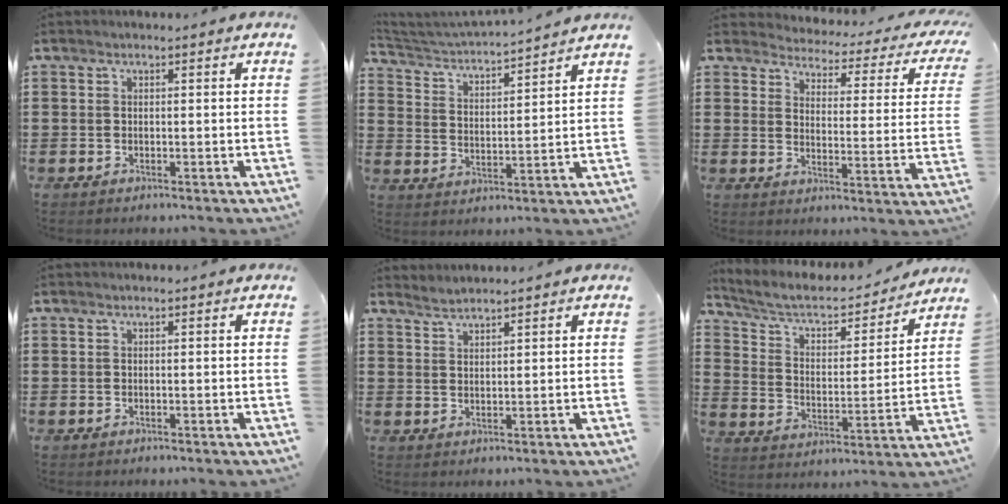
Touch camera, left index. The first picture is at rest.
{"total": 3.4, "force": [3.4, -0.4, 0.6], "torque": [-0.034, -0.031, 0.050]}
{"total": 2.6, "force": [2.6, 0.3, 0.4], "torque": [-0.030, -0.029, 0.035]}
{"total": 0.0}
{"total": 1.5, "force": [1.5, -0.2, -0.1], "torque": [-0.003, 0.001, 0.031]}
{"total": 5.7, "force": [5.0, 1.9, 2.1], "torque": [-0.068, -0.033, 0.079]}